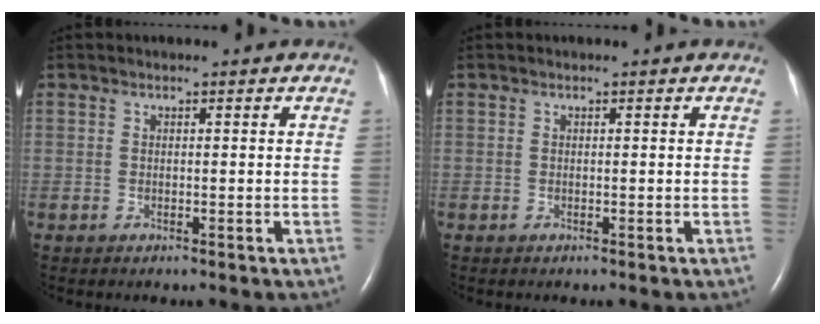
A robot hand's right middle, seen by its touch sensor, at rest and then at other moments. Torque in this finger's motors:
{"motor_torque": [0.50, -0.37, -0.04, -0.05]}